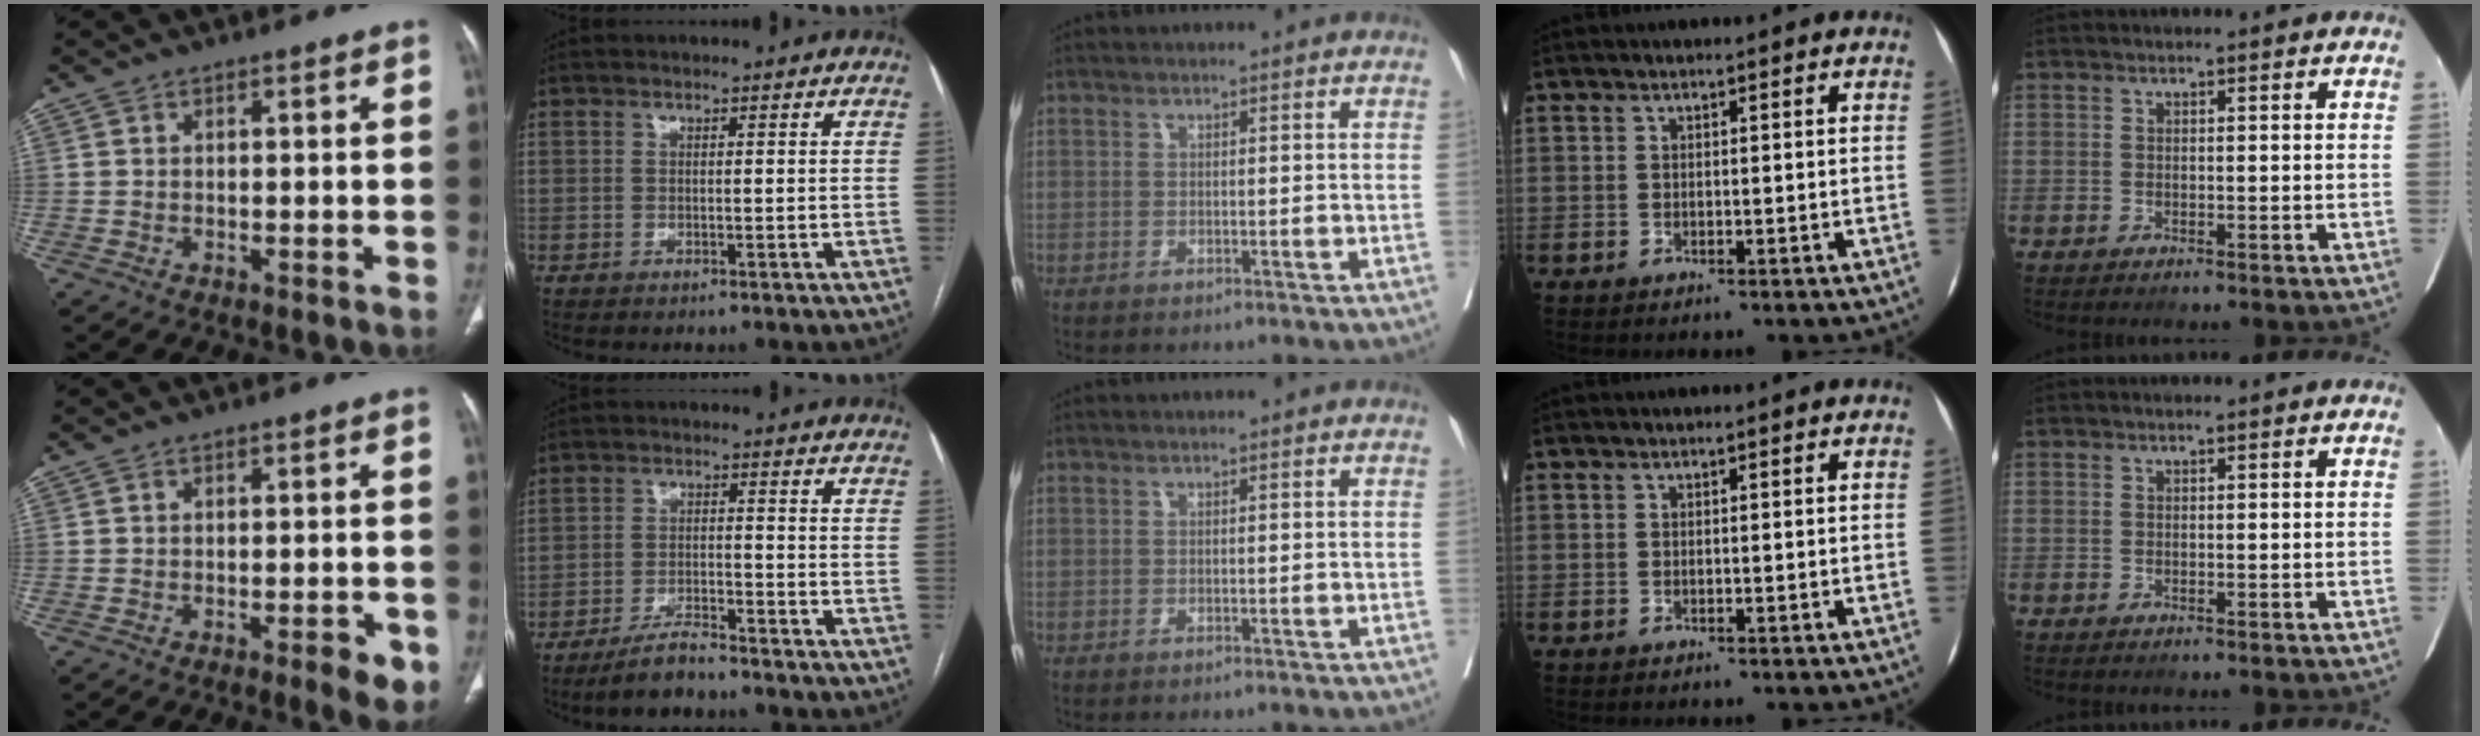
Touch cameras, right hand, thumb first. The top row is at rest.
{"thumb": {"total": 5.0, "force": [-2.3, 1.4, 4.2], "torque": [-0.044, 0.002, -0.025]}, "index": {"total": 4.9, "force": [-4.3, 0.9, 2.3], "torque": [-0.046, -0.007, -0.081]}}